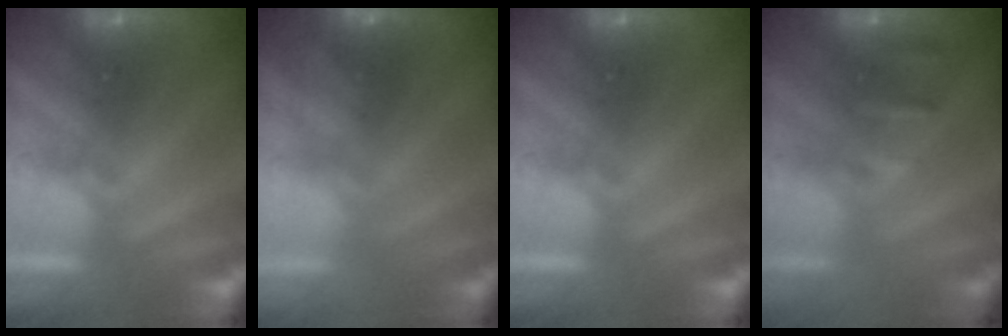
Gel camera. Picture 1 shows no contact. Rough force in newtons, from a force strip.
{"total": 2.9}
{"total": 0.0}
{"total": 2.4}